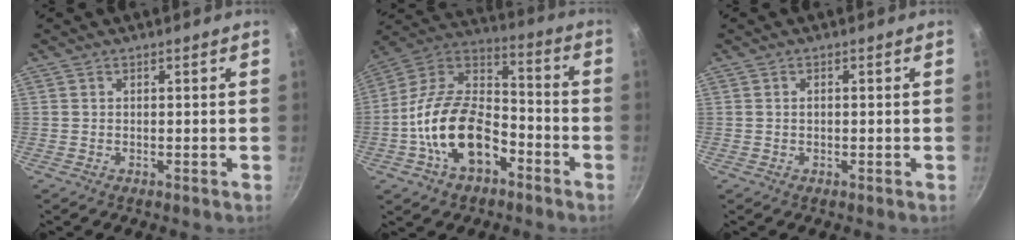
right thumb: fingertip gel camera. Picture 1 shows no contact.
{"total": 19.7, "force": [-7.3, 11.8, 13.9], "torque": [-0.226, 0.063, -0.149]}
{"total": 0.8, "force": [0.0, 0.4, 0.6], "torque": [-0.013, 0.004, -0.001]}